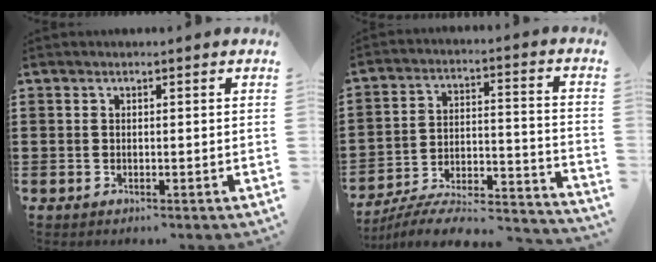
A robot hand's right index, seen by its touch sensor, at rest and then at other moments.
{"total": 6.6, "force": [-5.8, 1.3, 2.9], "torque": [-0.048, -0.001, -0.113]}